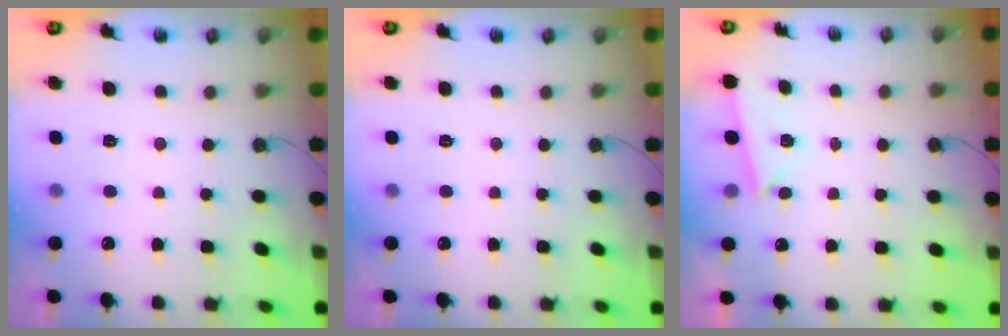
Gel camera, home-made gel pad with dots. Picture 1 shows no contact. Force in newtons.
{"total": 0.0}
{"total": 2.0, "press": 1.7, "slide": 1.0}